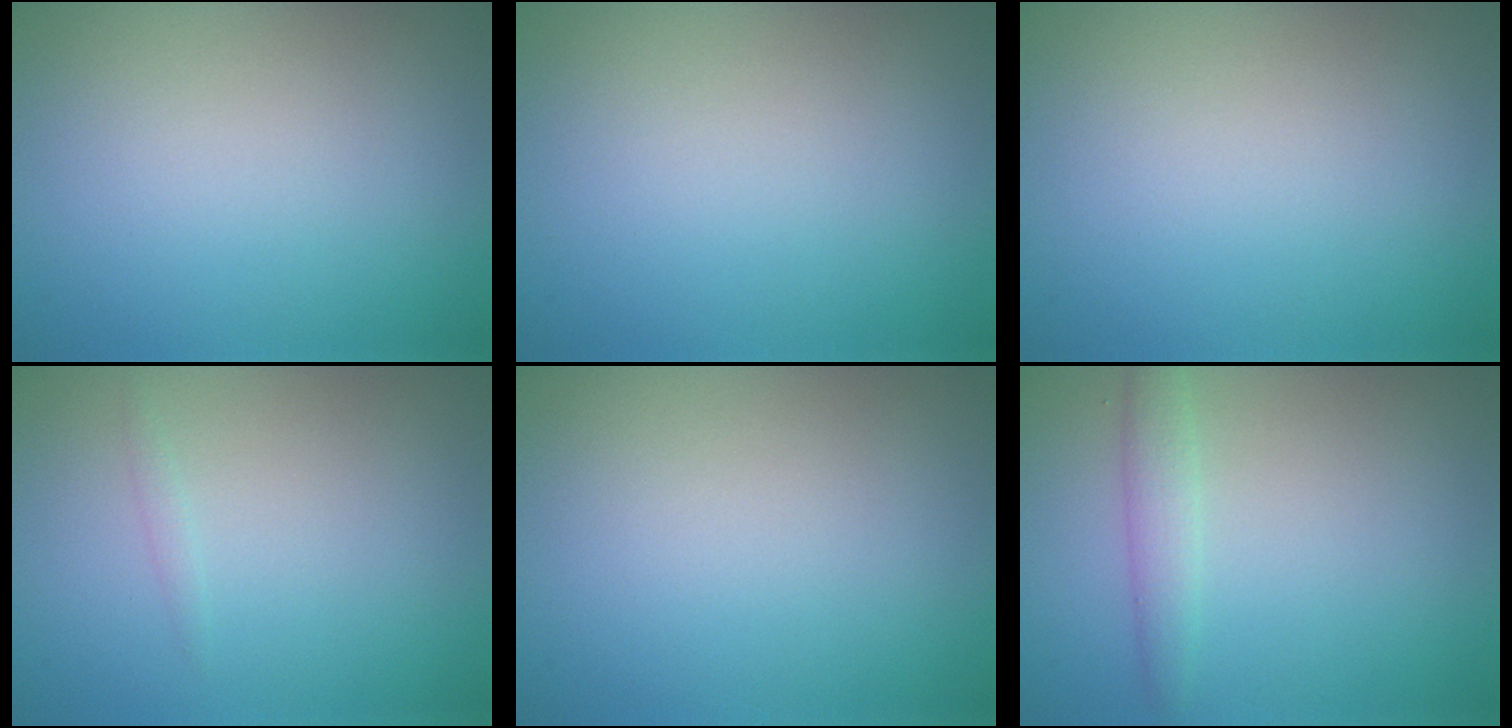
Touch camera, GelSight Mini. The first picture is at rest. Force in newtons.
{"total": 0.0}
{"total": 0.0}
{"total": 0.6, "press": 0.6, "slide": 0.0}
{"total": 0.0}
{"total": 1.9, "press": 1.9, "slide": 0.0}